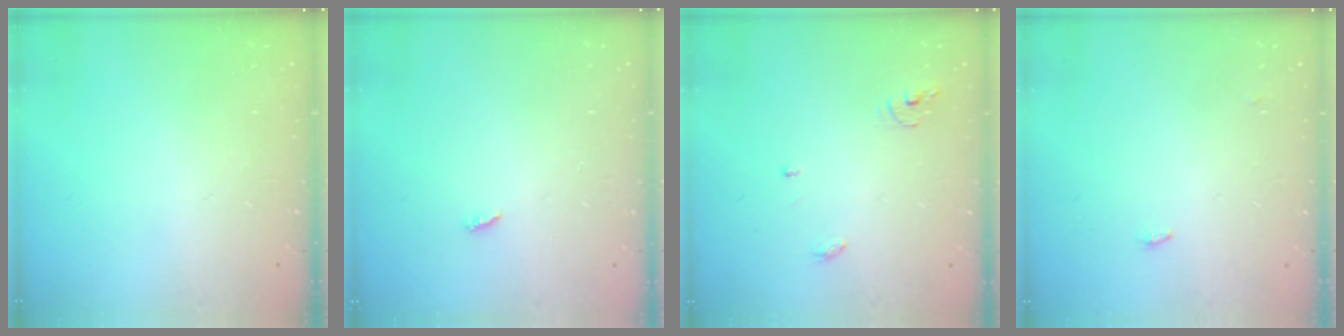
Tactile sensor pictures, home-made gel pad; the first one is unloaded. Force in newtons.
{"total": 2.3, "press": 2.3, "slide": 0.2}
{"total": 4.1, "press": 4.0, "slide": 0.3}
{"total": 6.3, "press": 2.7, "slide": 5.7}